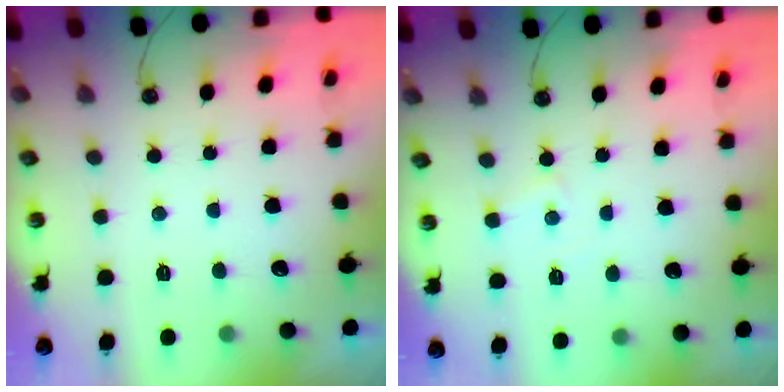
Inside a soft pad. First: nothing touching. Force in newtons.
{"total": 3.5, "press": 3.4, "slide": 0.5}